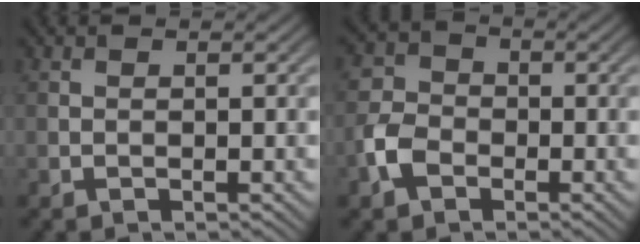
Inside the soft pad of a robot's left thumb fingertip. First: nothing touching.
{"total": 4.7, "force": [-2.1, 3.6, 2.4], "torque": [-0.062, 0.000, -0.052]}